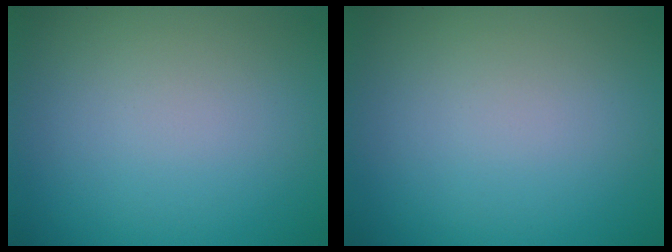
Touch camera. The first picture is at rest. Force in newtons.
{"total": 0.0}